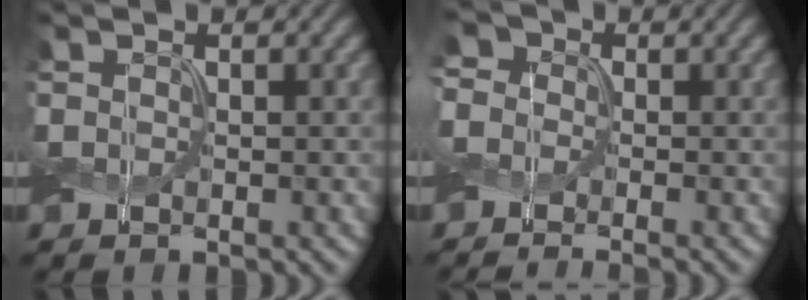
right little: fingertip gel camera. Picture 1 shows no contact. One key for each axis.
{"total": 5.6, "fx": -0.4, "fy": 4.6, "fz": 3.2, "tx": -0.064, "ty": 0.011, "tz": -0.037}